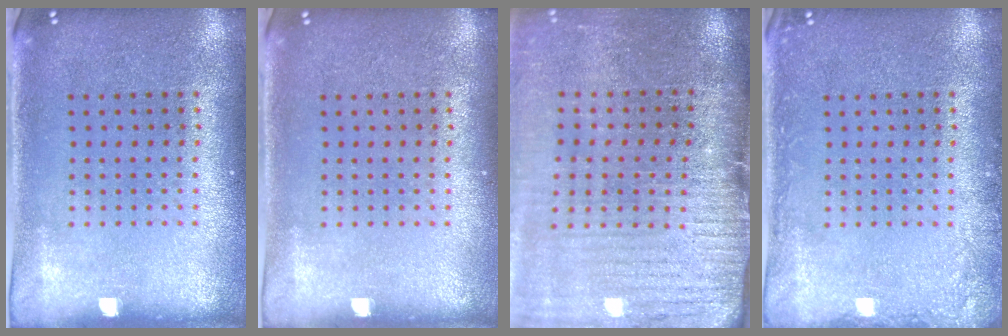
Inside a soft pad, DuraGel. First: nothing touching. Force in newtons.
{"total": 0.0}
{"total": 3.7, "press": 3.2, "slide": 1.9}
{"total": 1.4, "press": 1.4, "slide": 0.2}